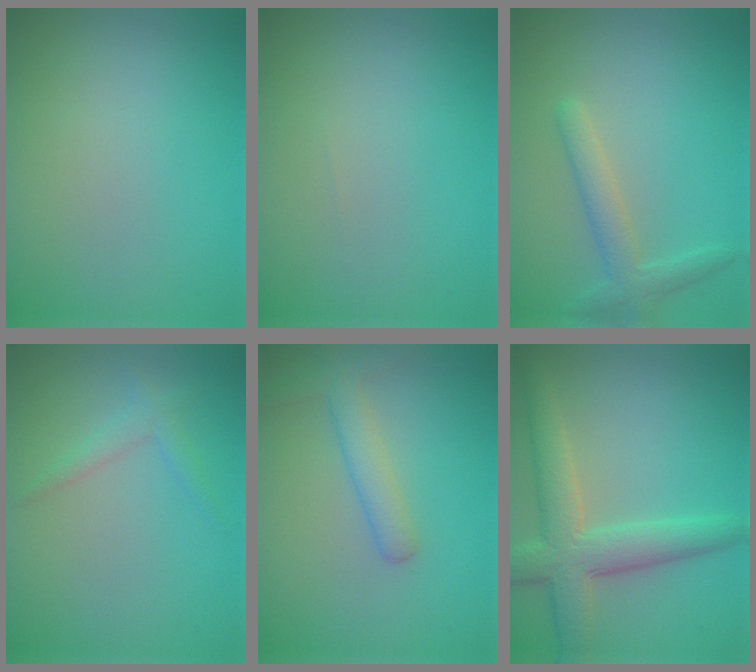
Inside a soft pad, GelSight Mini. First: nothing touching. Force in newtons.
{"total": 0.0}
{"total": 2.6, "press": 2.6, "slide": 0.1}
{"total": 1.4, "press": 1.4, "slide": 0.1}
{"total": 2.6, "press": 2.6, "slide": 0.1}
{"total": 5.6, "press": 5.5, "slide": 0.2}